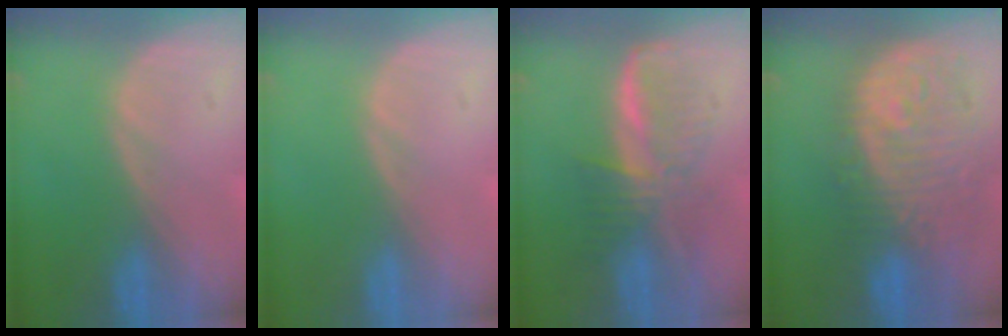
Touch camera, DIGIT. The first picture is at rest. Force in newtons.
{"total": 0.0}
{"total": 6.5, "press": 6.3, "slide": 1.6}
{"total": 12.1, "press": 10.8, "slide": 5.5}